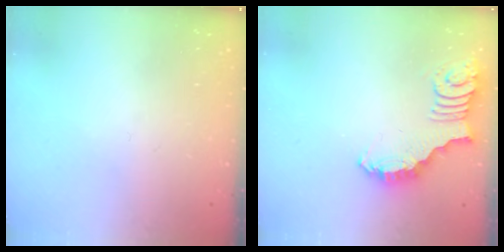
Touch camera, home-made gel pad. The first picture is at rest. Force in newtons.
{"total": 2.5, "press": 2.5, "slide": 0.5}